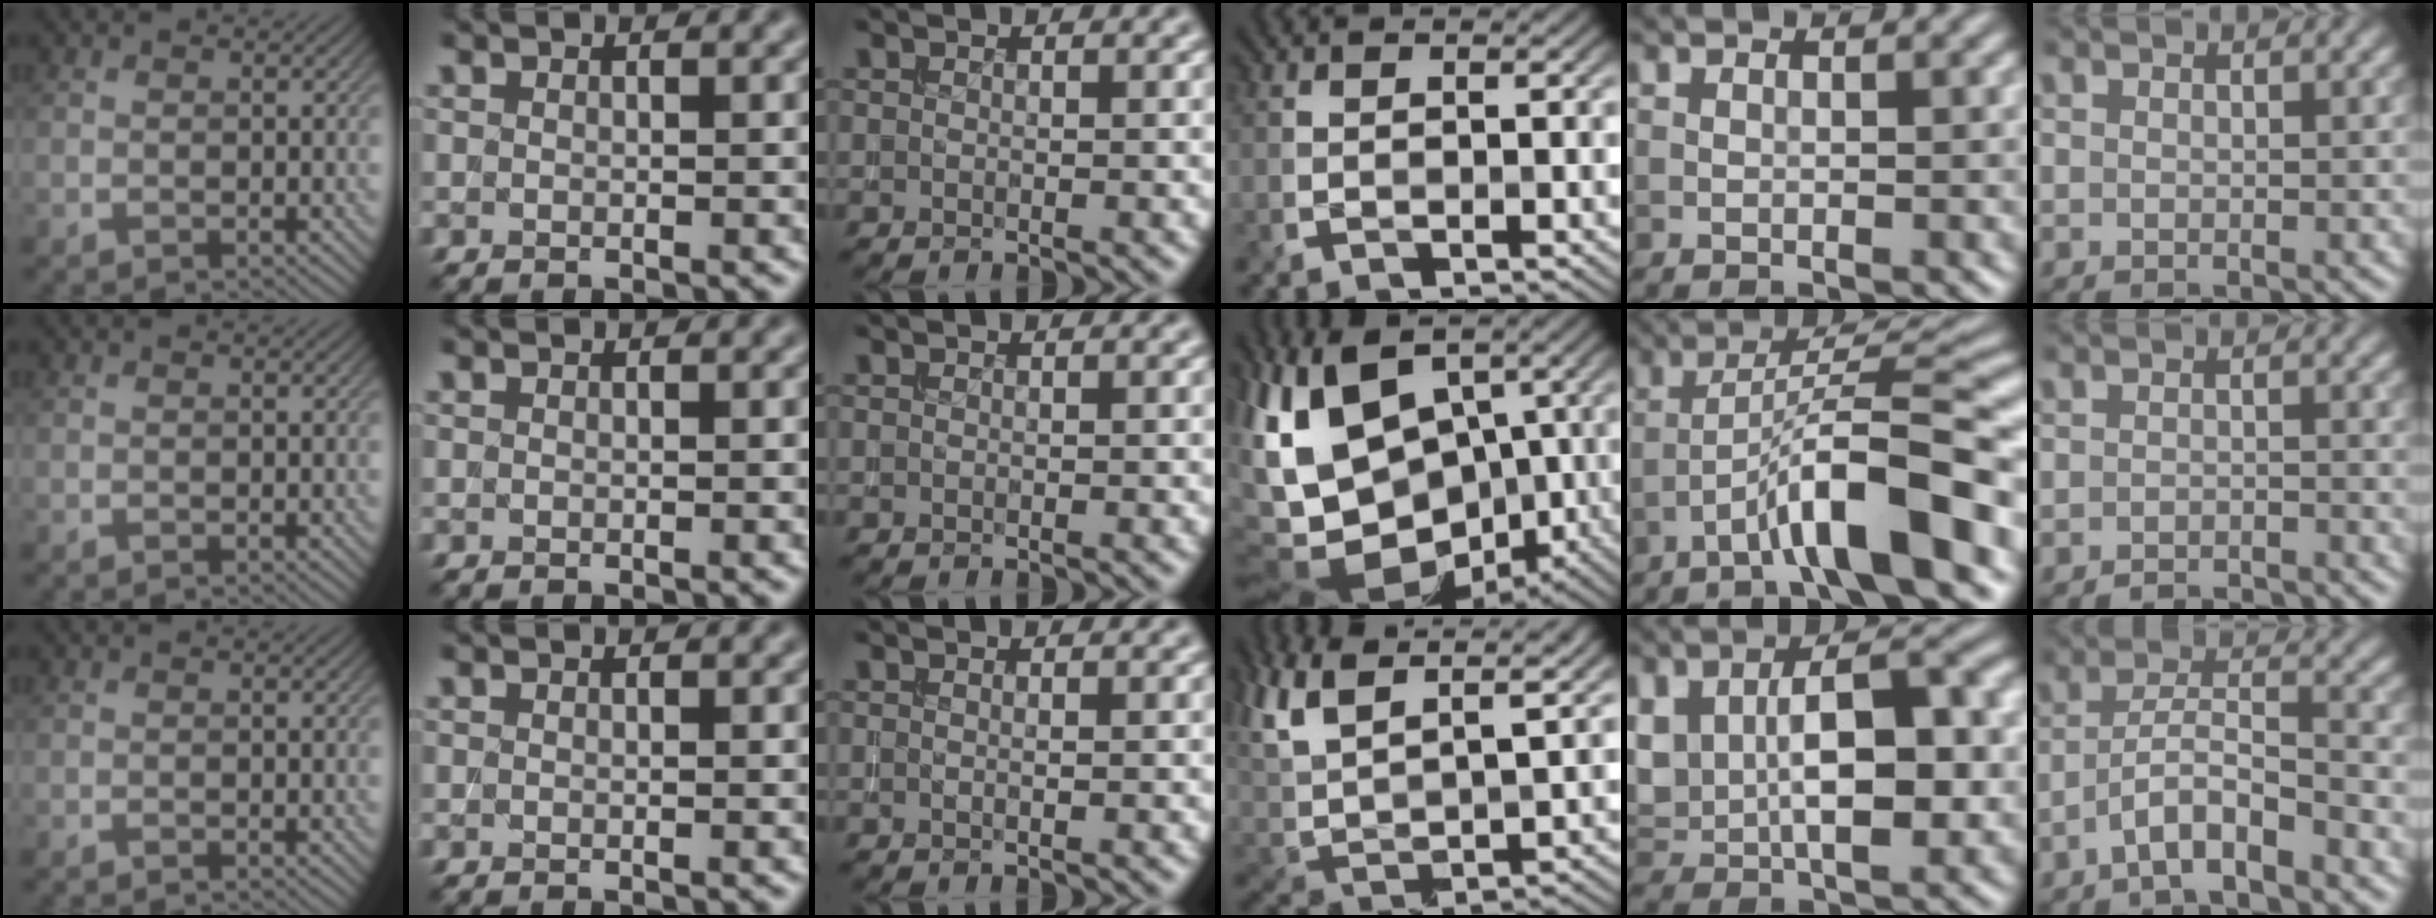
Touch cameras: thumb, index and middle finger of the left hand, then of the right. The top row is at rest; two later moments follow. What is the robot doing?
{"motion": "extract", "object": "backpack"}